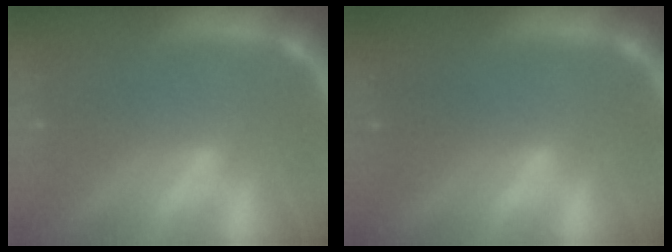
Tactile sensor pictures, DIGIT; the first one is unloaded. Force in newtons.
{"total": 1.5}